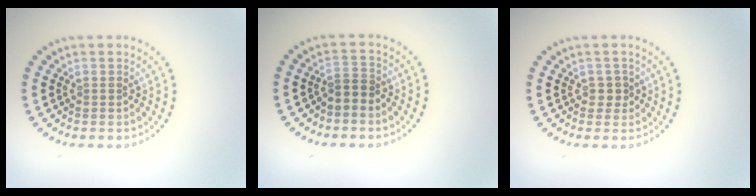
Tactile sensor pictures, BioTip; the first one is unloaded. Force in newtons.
{"total": 1.8, "press": 1.4, "slide": 1.1}
{"total": 1.1, "press": 0.9, "slide": 0.6}